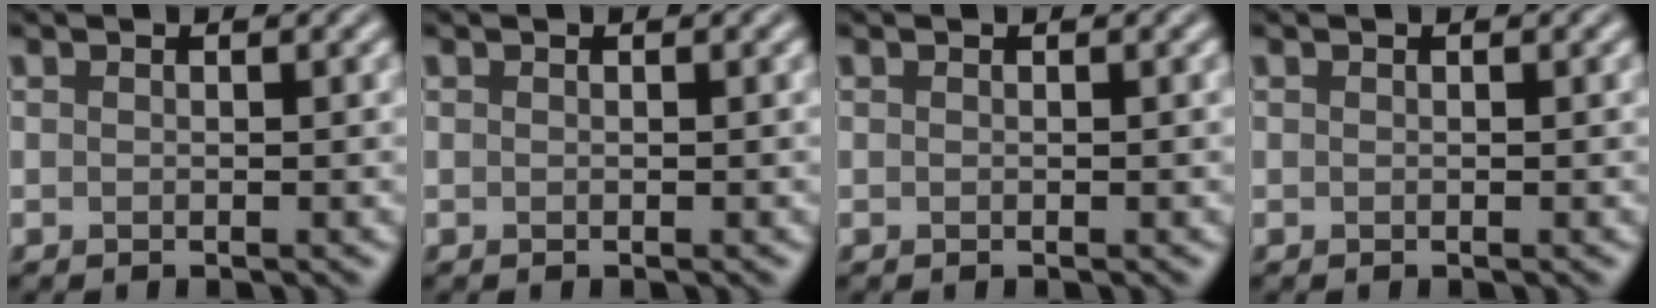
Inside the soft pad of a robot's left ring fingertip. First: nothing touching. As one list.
[{"total": 0.0}, {"total": 0.0}, {"total": 0.0}]